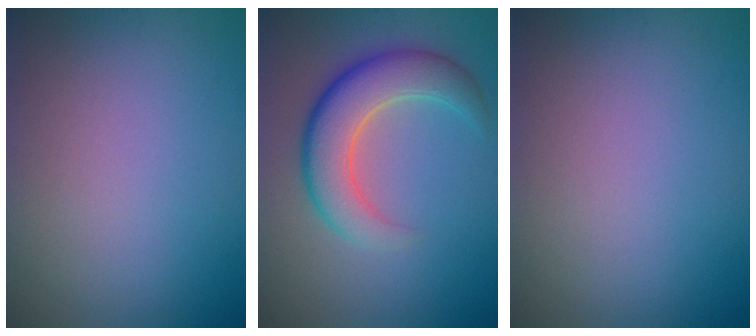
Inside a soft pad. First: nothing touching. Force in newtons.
{"total": 6.0, "press": 5.9, "slide": 0.3}
{"total": 0.0}